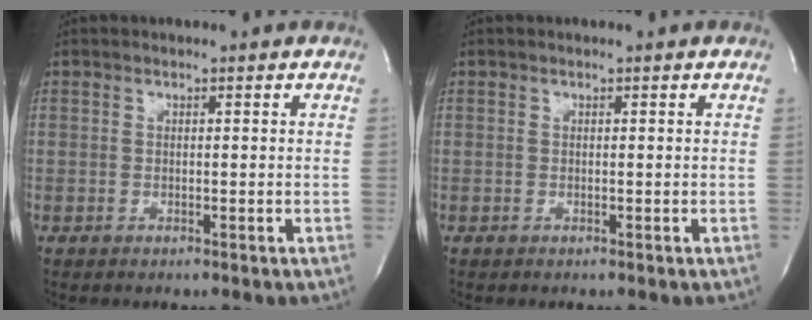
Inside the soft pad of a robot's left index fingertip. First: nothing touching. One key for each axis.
{"total": 0.0}